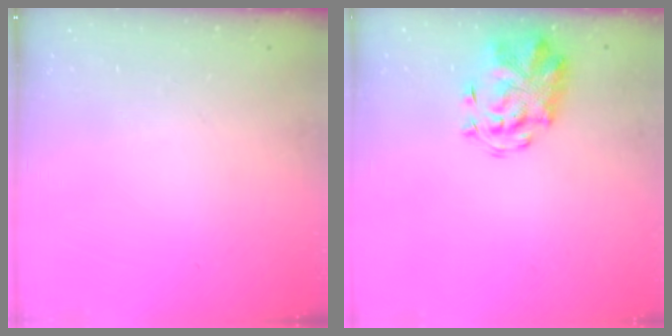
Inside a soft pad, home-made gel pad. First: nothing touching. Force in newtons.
{"total": 4.0, "press": 3.7, "slide": 1.3}